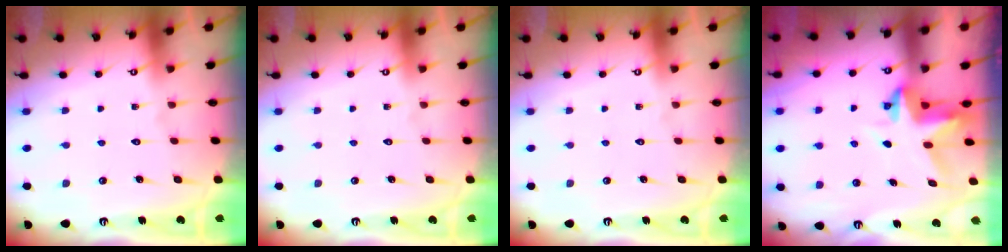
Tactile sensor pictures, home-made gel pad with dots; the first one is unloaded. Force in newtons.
{"total": 0.0}
{"total": 0.0}
{"total": 4.5, "press": 4.5, "slide": 0.1}